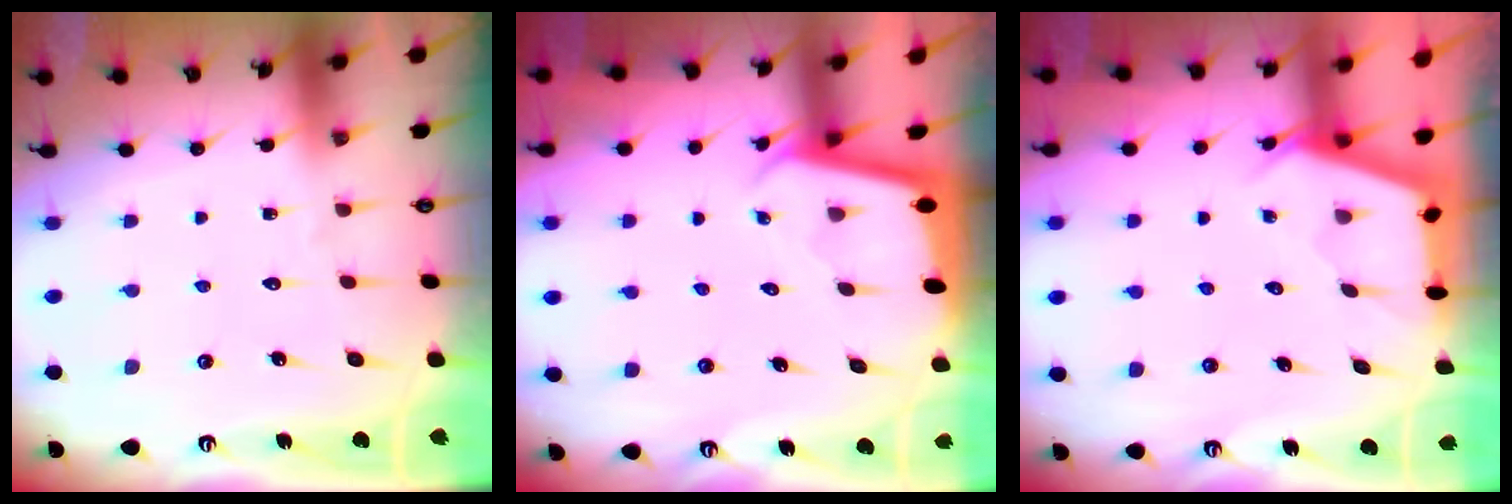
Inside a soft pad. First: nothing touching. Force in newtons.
{"total": 2.0, "press": 2.0, "slide": 0.1}
{"total": 2.6, "press": 2.6, "slide": 0.3}